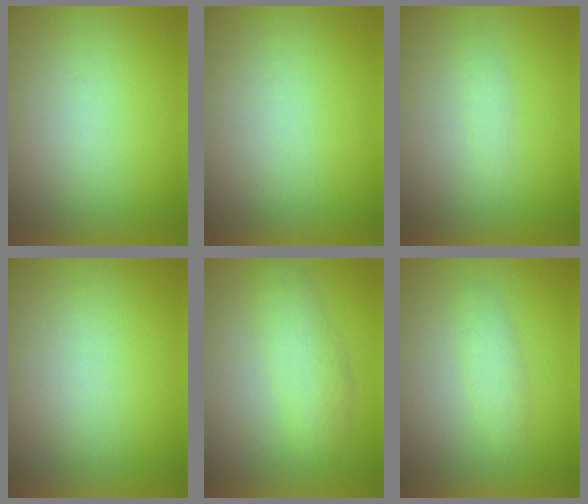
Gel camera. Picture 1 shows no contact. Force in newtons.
{"total": 0.0}
{"total": 1.3}
{"total": 0.0}
{"total": 3.6}
{"total": 2.3}